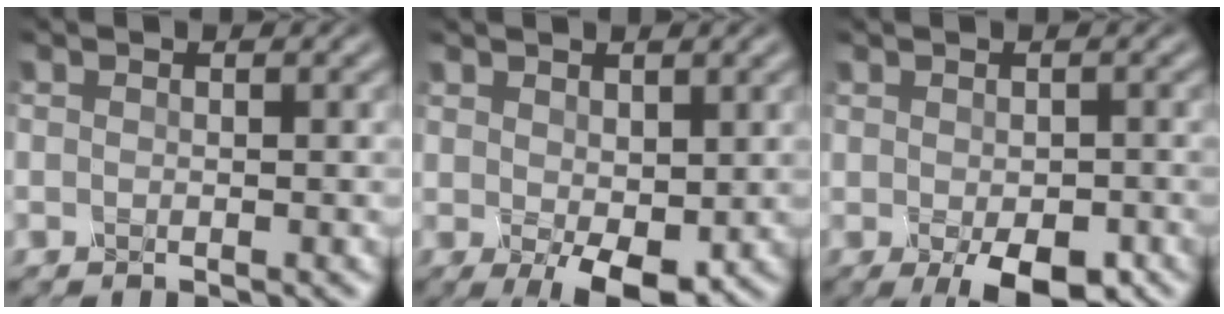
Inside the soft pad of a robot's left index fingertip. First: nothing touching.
{"total": 3.8, "force": [0.2, 2.0, 3.2], "torque": [-0.063, -0.011, 0.012]}
{"total": 4.4, "force": [-2.0, 2.0, 3.4], "torque": [-0.054, -0.015, -0.021]}